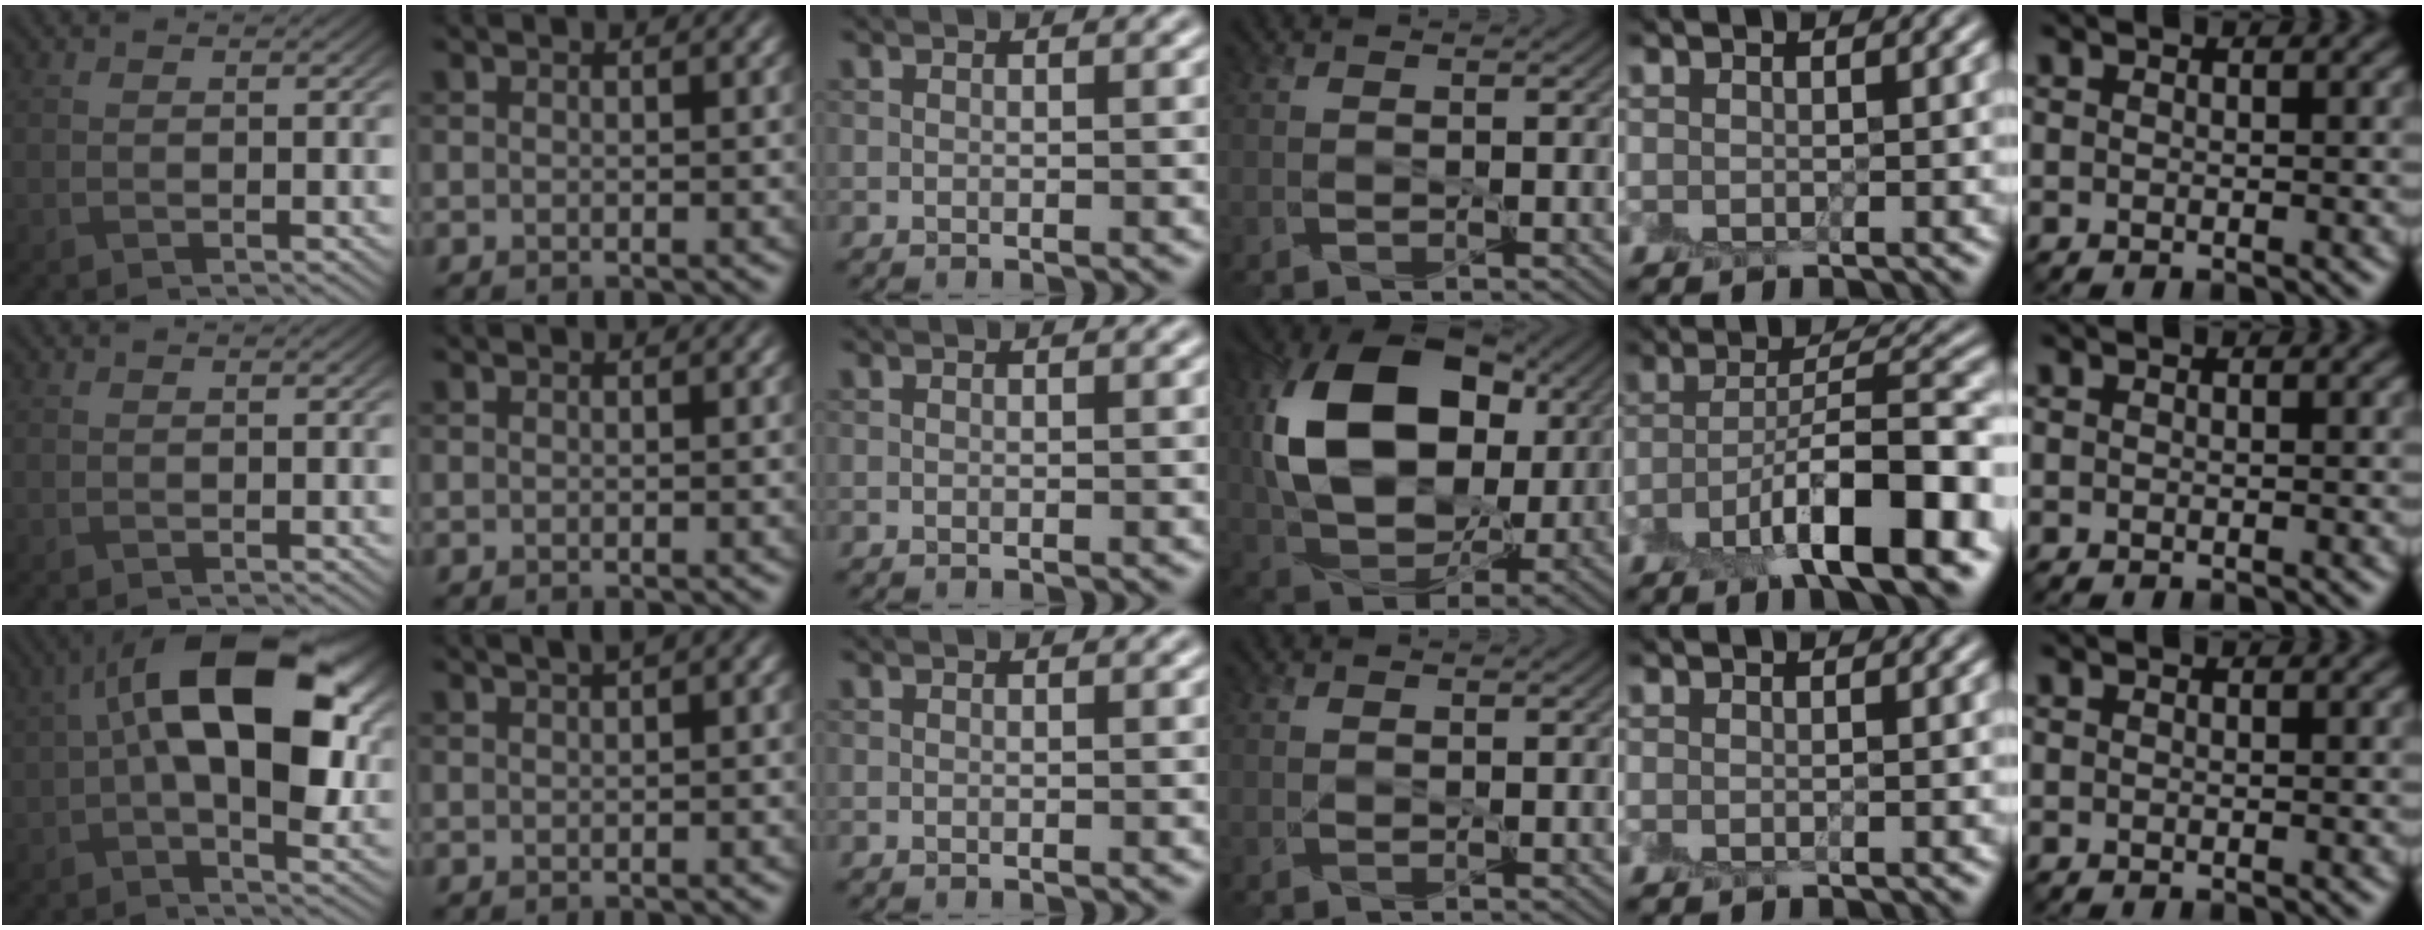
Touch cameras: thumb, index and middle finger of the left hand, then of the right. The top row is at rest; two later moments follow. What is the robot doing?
{"motion": "peel", "object": "envelope seal"}